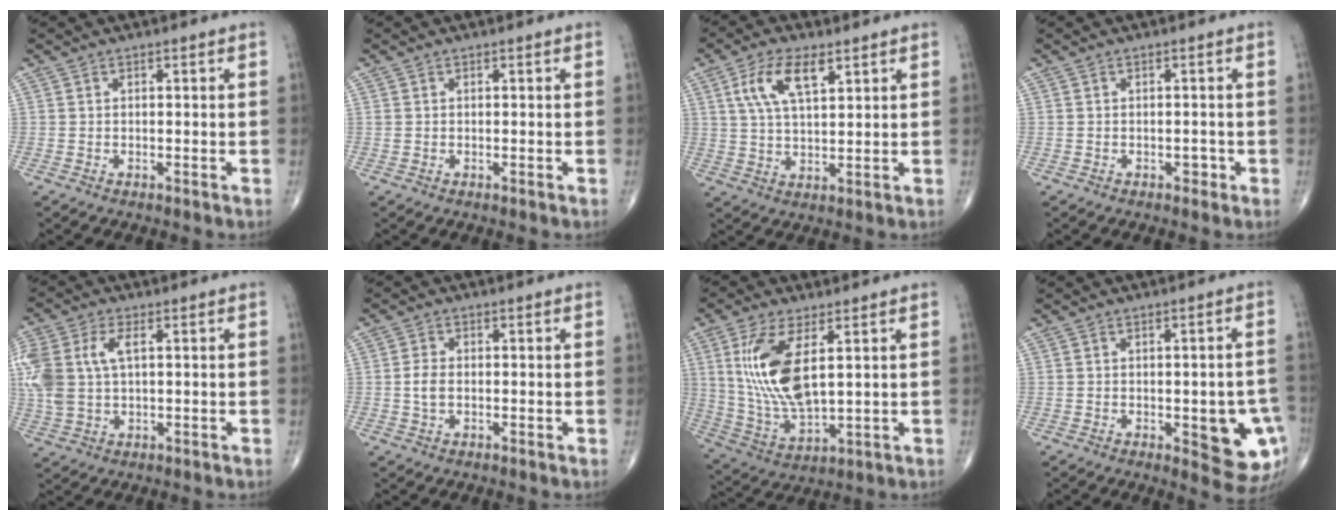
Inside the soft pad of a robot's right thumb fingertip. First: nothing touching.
{"total": 0.5, "force": [0.2, 0.4, 0.2], "torque": [-0.003, 0.001, 0.003]}
{"total": 9.0, "force": [4.1, 3.8, 7.0], "torque": [-0.133, -0.010, 0.079]}
{"total": 1.1, "force": [-0.5, 0.7, 0.7], "torque": [-0.004, 0.002, -0.008]}
{"total": 12.9, "force": [2.6, 7.5, 10.2], "torque": [-0.264, 0.010, 0.053]}
{"total": 2.9, "force": [-0.2, 1.8, 2.2], "torque": [-0.046, 0.001, -0.006]}
{"total": 14.4, "force": [3.9, 6.0, 12.5], "torque": [-0.263, -0.022, 0.089]}
{"total": 10.7, "force": [-2.6, 4.3, 9.4], "torque": [-0.084, 0.000, -0.021]}